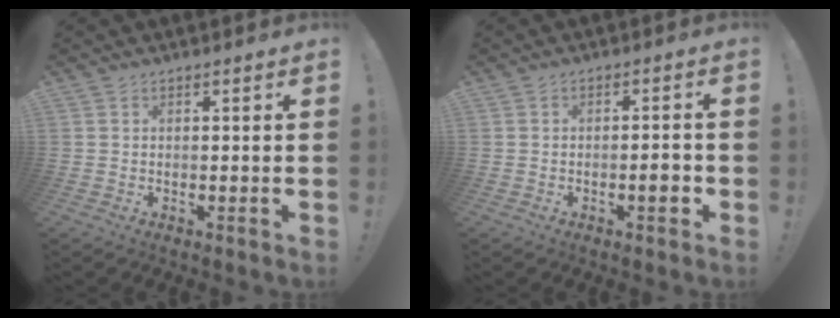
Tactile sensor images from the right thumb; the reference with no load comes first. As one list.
[{"total": 7.0, "force": [-3.2, 2.2, 5.8], "torque": [-0.068, 0.012, -0.053]}]